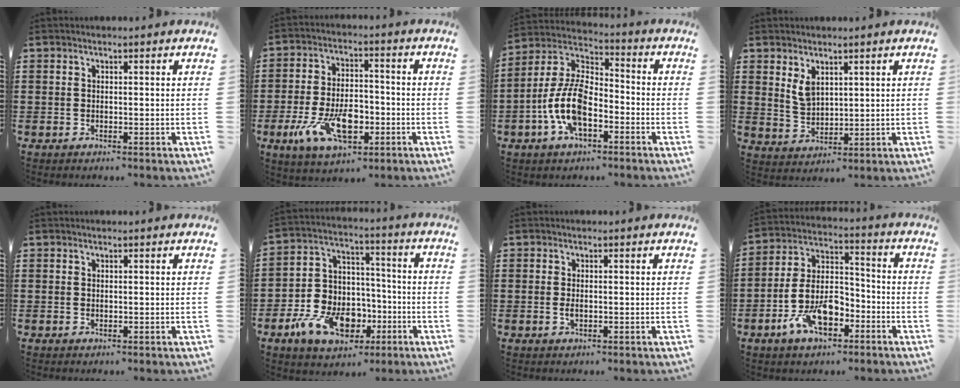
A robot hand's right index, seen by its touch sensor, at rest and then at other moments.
{"total": 11.0, "force": [-4.1, 5.6, 8.5], "torque": [-0.166, -0.003, -0.070]}
{"total": 10.5, "force": [-3.6, 5.3, 8.4], "torque": [-0.212, -0.004, -0.075]}
{"total": 3.5, "force": [2.0, 2.0, 2.1], "torque": [-0.048, 0.005, 0.037]}
{"total": 0.0}
{"total": 11.5, "force": [-4.7, 8.5, 6.2], "torque": [-0.130, 0.026, -0.077]}
{"total": 1.2, "force": [-0.1, 0.6, 1.1], "torque": [-0.028, -0.003, -0.005]}
{"total": 9.9, "force": [-4.5, 5.3, 7.0], "torque": [-0.163, 0.002, -0.088]}